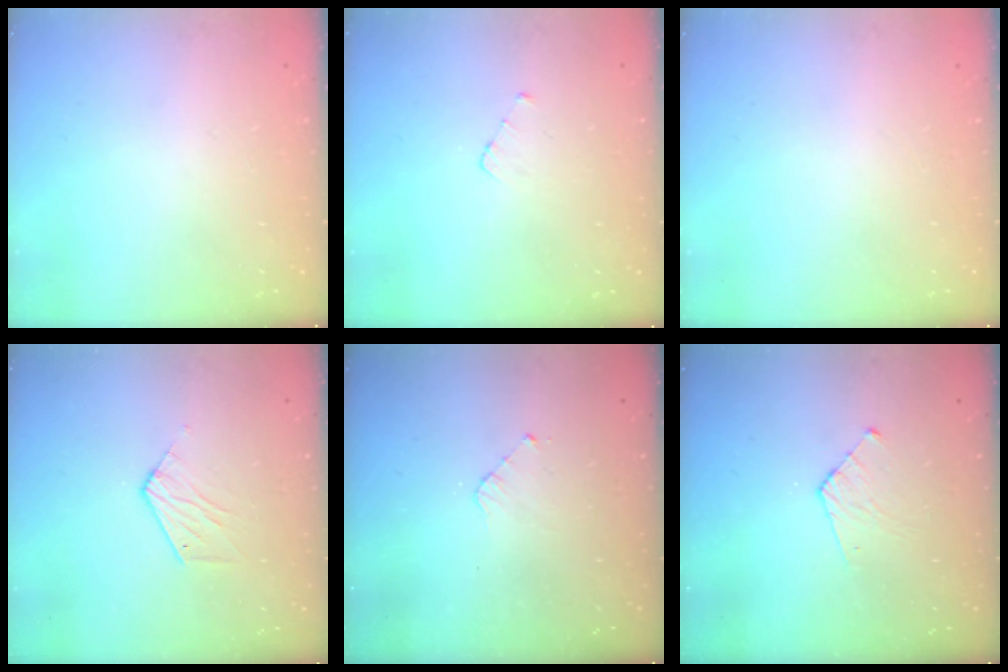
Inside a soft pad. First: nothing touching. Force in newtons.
{"total": 2.7, "press": 2.7, "slide": 0.3}
{"total": 0.0}
{"total": 5.3, "press": 5.3, "slide": 0.5}
{"total": 2.8, "press": 2.8, "slide": 0.2}
{"total": 5.8, "press": 5.8, "slide": 0.5}